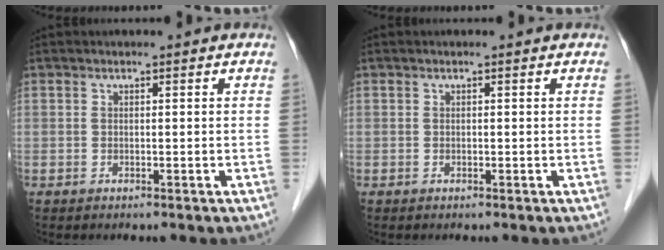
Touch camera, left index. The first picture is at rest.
{"total": 0.0}